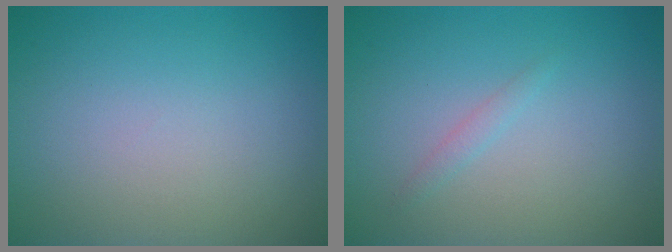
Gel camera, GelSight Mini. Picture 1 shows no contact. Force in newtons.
{"total": 0.8, "press": 0.8, "slide": 0.1}